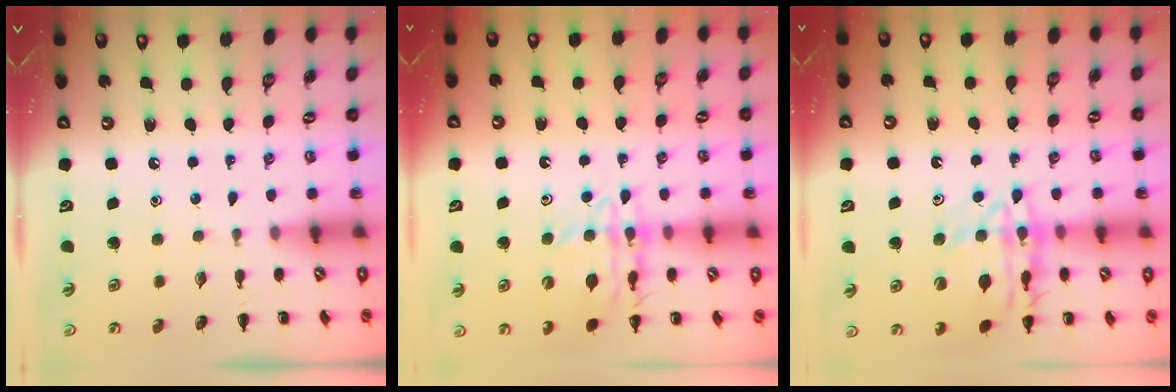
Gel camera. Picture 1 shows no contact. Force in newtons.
{"total": 13.1, "press": 12.9, "slide": 2.7}
{"total": 16.1, "press": 16.0, "slide": 2.2}